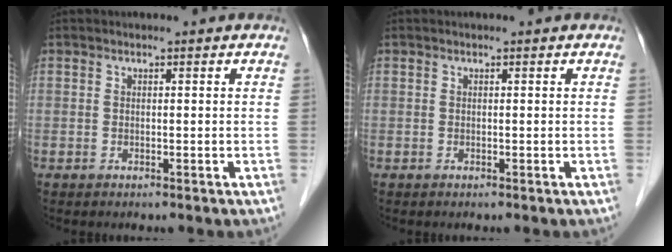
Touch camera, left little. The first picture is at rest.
{"total": 0.0}